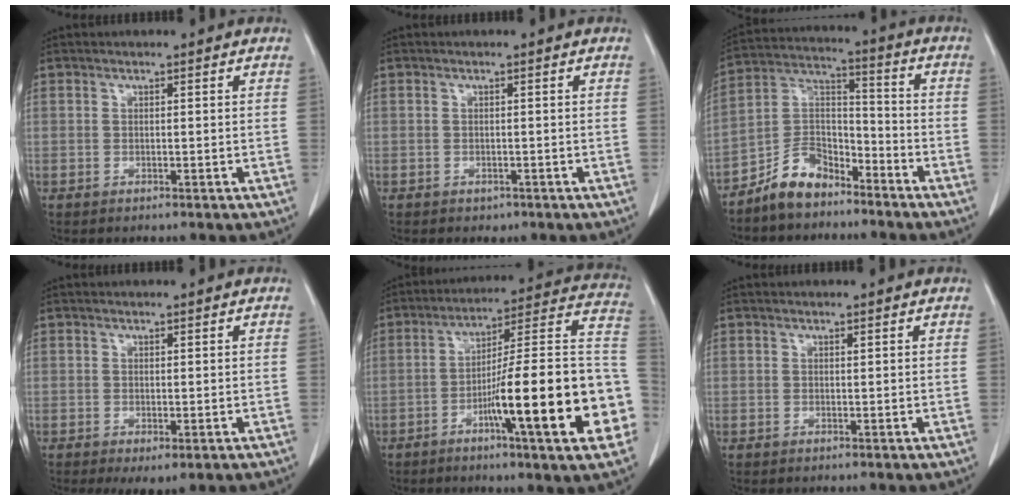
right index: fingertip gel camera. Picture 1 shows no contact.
{"total": 1.0, "force": [-0.6, 0.7, 0.1], "torque": [-0.003, 0.001, -0.006]}
{"total": 8.9, "force": [-7.0, 4.4, 3.2], "torque": [-0.062, 0.026, -0.136]}
{"total": 2.6, "force": [-1.1, 1.1, 2.0], "torque": [-0.029, -0.005, -0.008]}
{"total": 23.3, "force": [-7.0, 1.6, 22.2], "torque": [-0.242, 0.014, -0.103]}
{"total": 0.0}